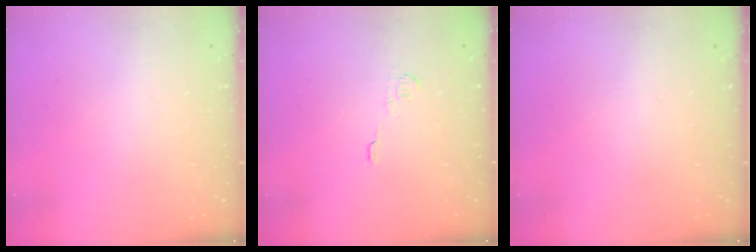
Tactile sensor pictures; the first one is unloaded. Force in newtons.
{"total": 3.8, "press": 3.8, "slide": 0.5}
{"total": 0.0}